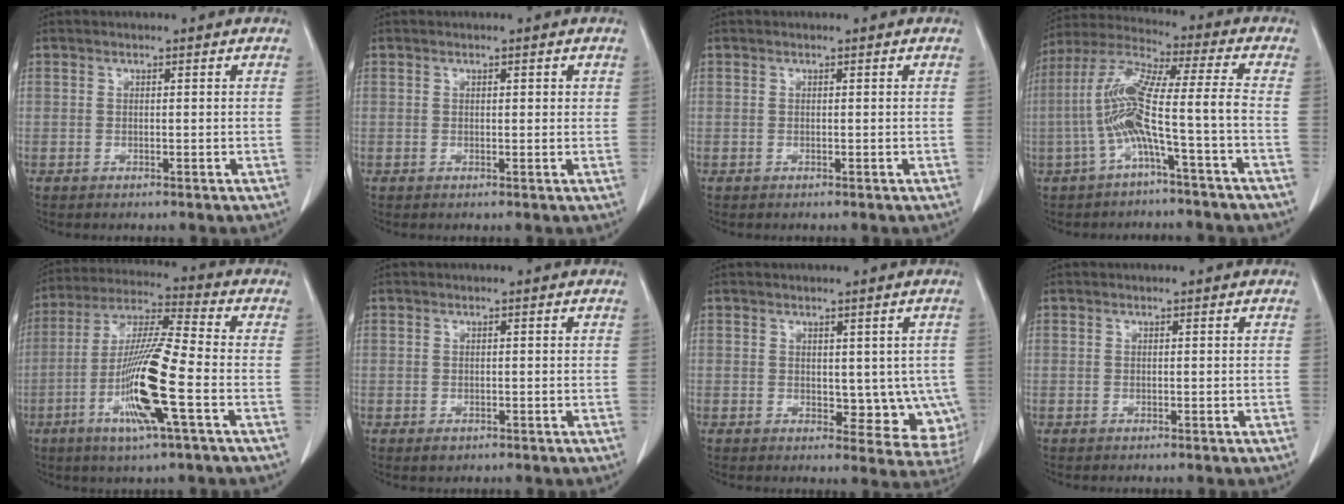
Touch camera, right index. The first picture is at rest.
{"total": 1.2, "force": [0.5, 0.5, 0.9], "torque": [-0.012, 0.001, 0.004]}
{"total": 0.0}
{"total": 11.1, "force": [-3.3, -0.5, 10.6], "torque": [-0.220, 0.027, -0.068]}
{"total": 15.2, "force": [-4.9, 0.3, 14.4], "torque": [-0.290, -0.014, -0.097]}
{"total": 1.1, "force": [-0.5, 0.9, 0.4], "torque": [-0.005, 0.002, -0.003]}
{"total": 7.9, "force": [-0.6, 4.8, 6.2], "torque": [-0.045, -0.003, 0.002]}
{"total": 0.0}